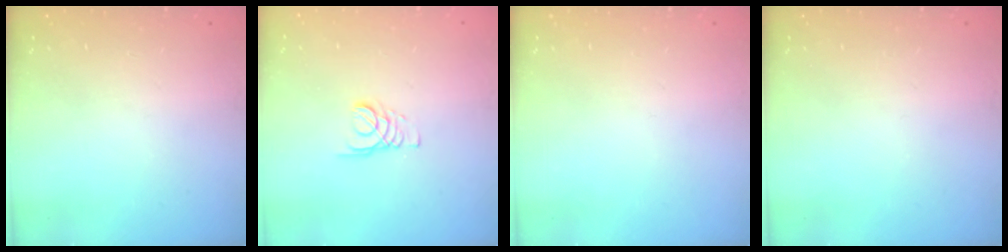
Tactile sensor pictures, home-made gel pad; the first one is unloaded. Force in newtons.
{"total": 1.8, "press": 1.7, "slide": 0.1}
{"total": 0.0}
{"total": 0.0}